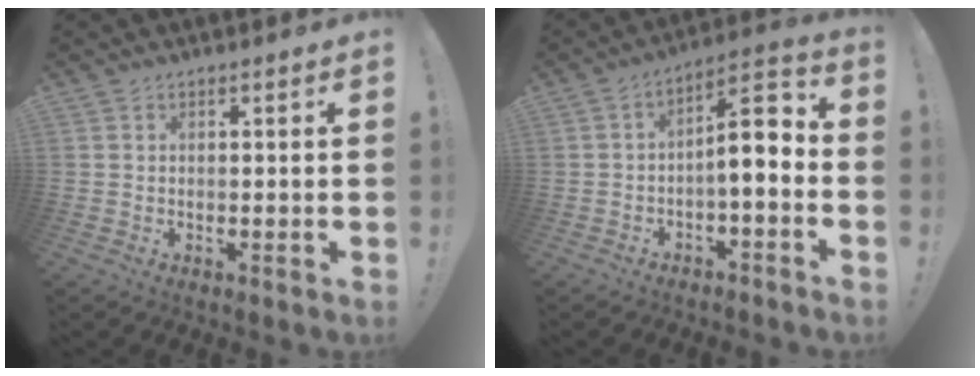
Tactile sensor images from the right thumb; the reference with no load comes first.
{"total": 8.3, "force": [-1.2, 2.6, 7.8], "torque": [-0.106, -0.002, -0.026]}